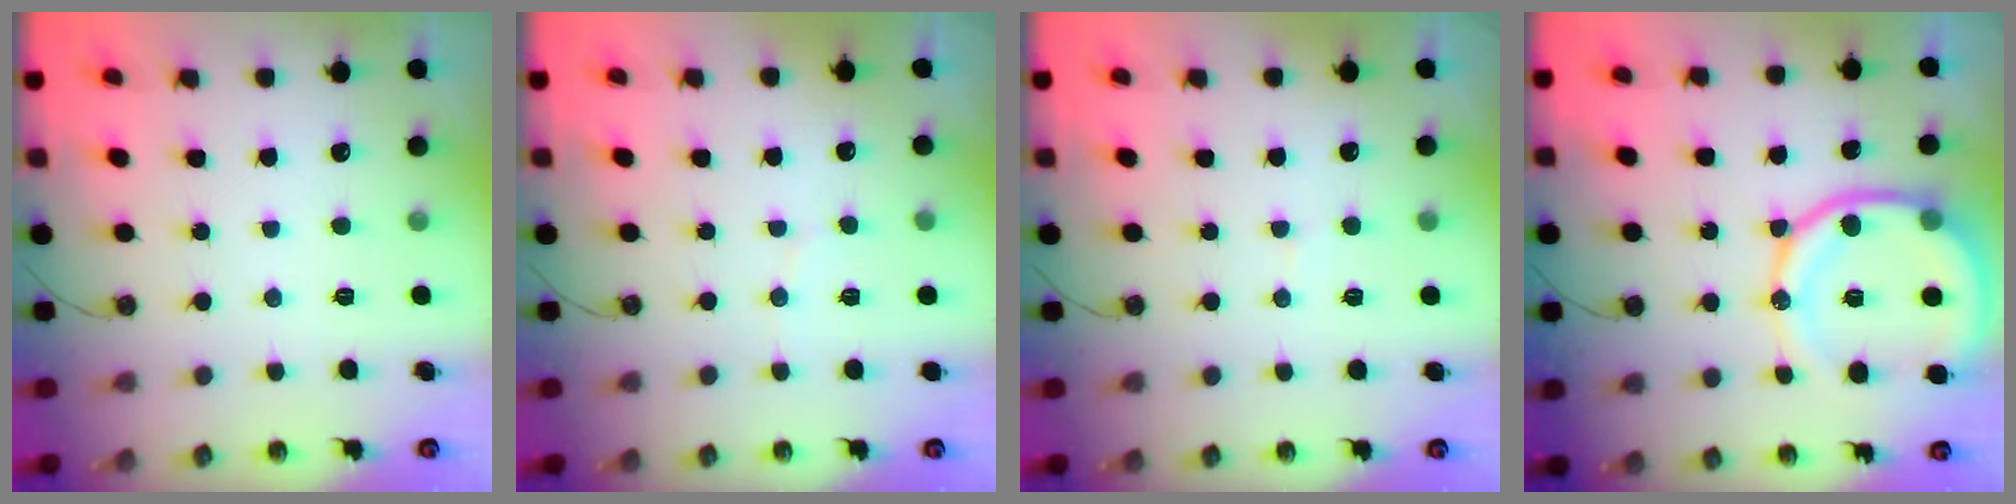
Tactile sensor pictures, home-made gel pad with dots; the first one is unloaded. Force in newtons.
{"total": 3.2, "press": 3.2, "slide": 0.3}
{"total": 3.8, "press": 3.8, "slide": 0.4}
{"total": 16.6, "press": 16.5, "slide": 1.8}